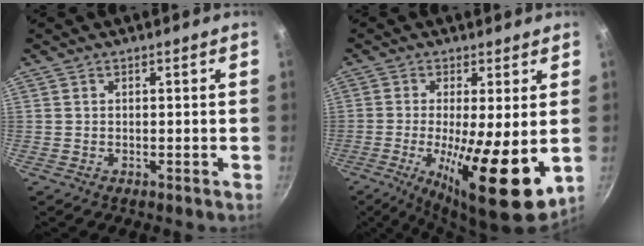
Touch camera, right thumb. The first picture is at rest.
{"total": 15.2, "force": [-2.0, 3.8, 14.6], "torque": [-0.239, -0.015, -0.030]}